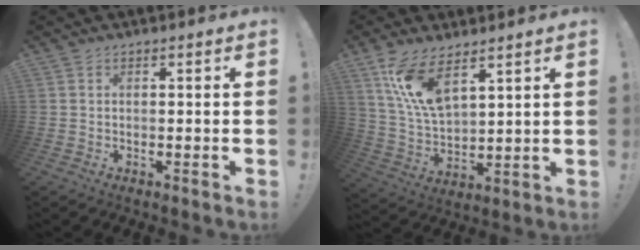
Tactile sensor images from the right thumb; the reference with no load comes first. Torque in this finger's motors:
{"motor_torque": [0.25, 0.43, 0.84, 0.67, 0.07]}